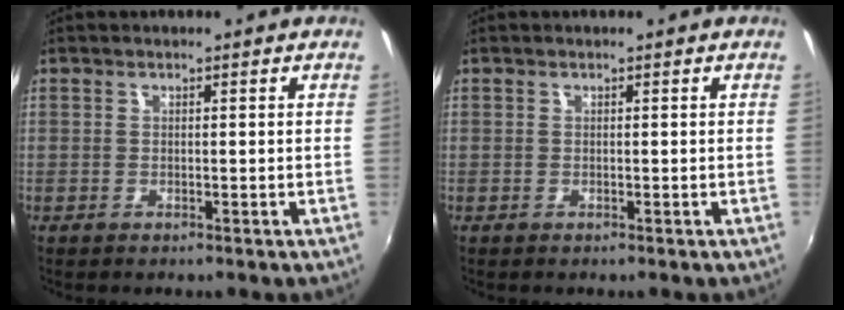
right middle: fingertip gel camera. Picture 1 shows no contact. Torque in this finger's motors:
{"motor_torque": [0.00, 0.00, 0.00, 0.00]}